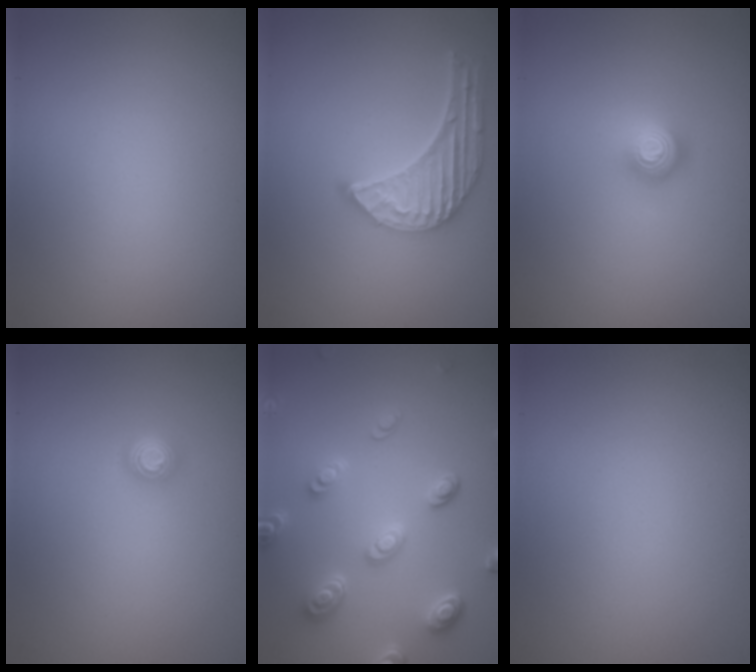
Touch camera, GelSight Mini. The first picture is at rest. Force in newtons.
{"total": 5.1, "press": 3.9, "slide": 3.2}
{"total": 2.3, "press": 1.5, "slide": 1.8}
{"total": 1.4, "press": 1.1, "slide": 1.0}
{"total": 4.9, "press": 3.8, "slide": 3.1}
{"total": 0.0}